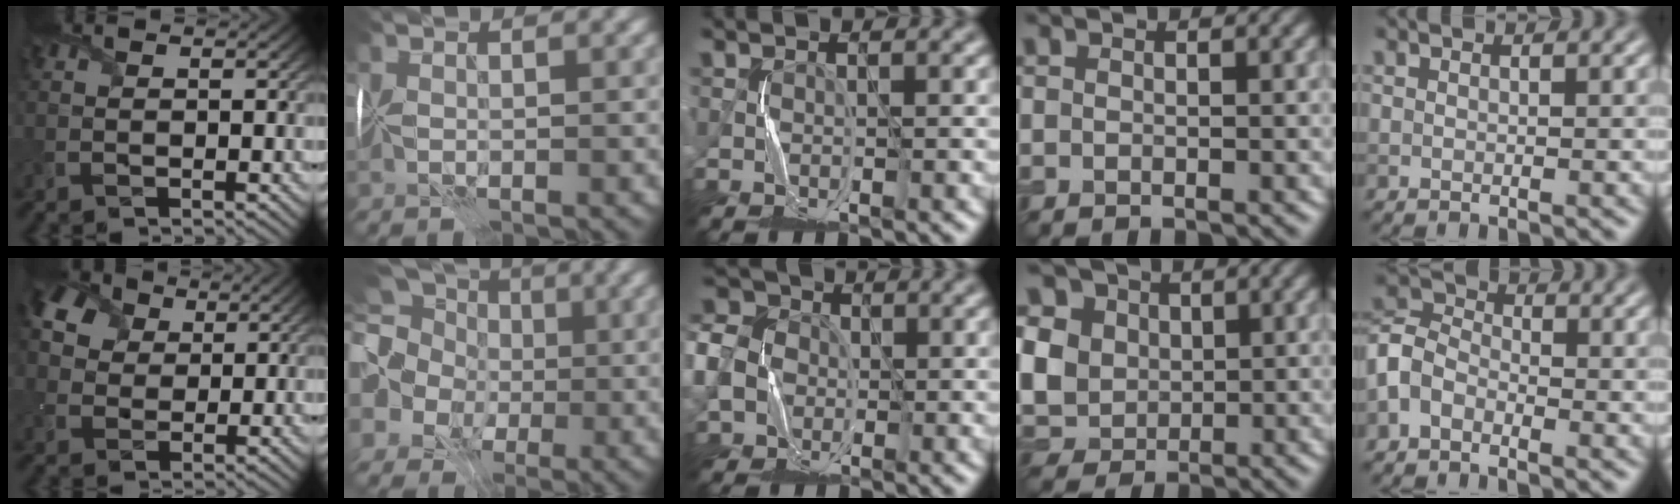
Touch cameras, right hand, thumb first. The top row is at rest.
{"thumb": {"total": 9.0, "force": [4.2, 6.6, 4.4], "torque": [-0.138, 0.030, 0.065]}, "index": {"total": 11.5, "force": [1.2, 10.3, 4.9], "torque": [-0.128, 0.011, -0.022]}, "middle": {"total": 6.7, "force": [-0.8, 5.9, 3.1], "torque": [-0.073, 0.009, -0.033]}, "ring": {"total": 12.6, "force": [3.6, 10.5, 6.0], "torque": [-0.160, 0.018, 0.051]}, "little": {"total": 3.5, "force": [-1.8, 2.3, 1.9], "torque": [-0.041, 0.011, -0.052]}}